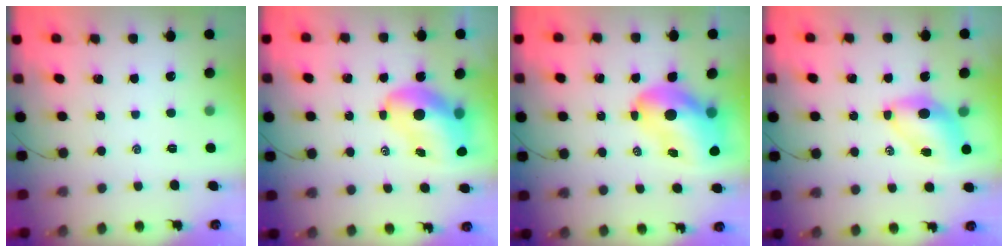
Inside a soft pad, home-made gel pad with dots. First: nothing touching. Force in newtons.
{"total": 9.7, "press": 9.5, "slide": 2.2}
{"total": 10.4, "press": 10.0, "slide": 3.1}
{"total": 6.7, "press": 6.6, "slide": 1.1}